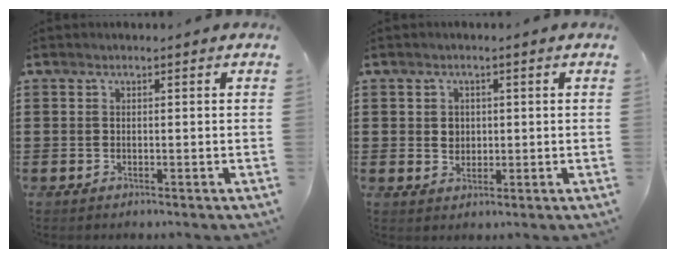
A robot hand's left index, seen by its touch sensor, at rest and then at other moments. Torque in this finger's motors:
{"motor_torque": [0.33, 0.29, 0.19, 0.01]}